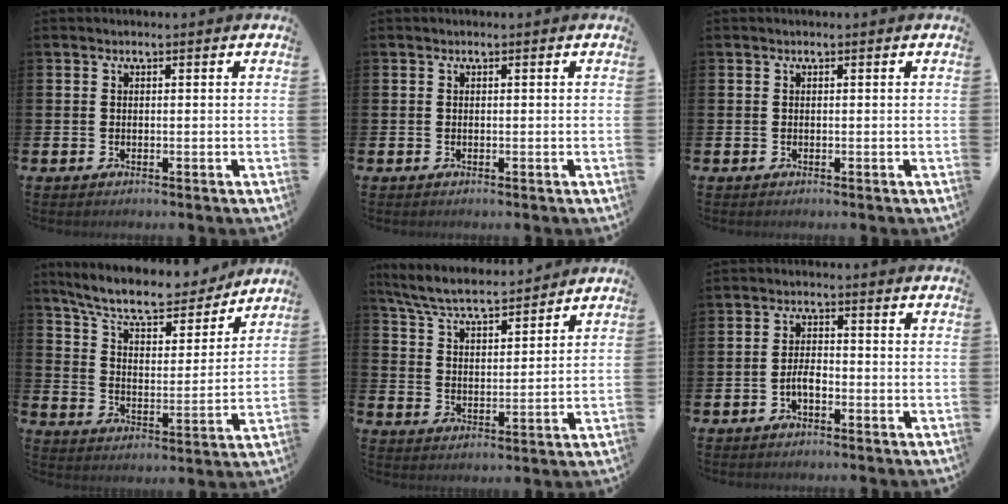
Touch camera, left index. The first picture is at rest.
{"total": 0.0}
{"total": 0.0}
{"total": 9.7, "force": [8.8, 2.2, 3.4], "torque": [-0.094, -0.059, 0.150]}
{"total": 6.6, "force": [6.3, 0.8, 2.0], "torque": [-0.068, -0.037, 0.109]}
{"total": 2.6, "force": [-1.2, 1.2, 2.0], "torque": [-0.038, 0.005, -0.023]}